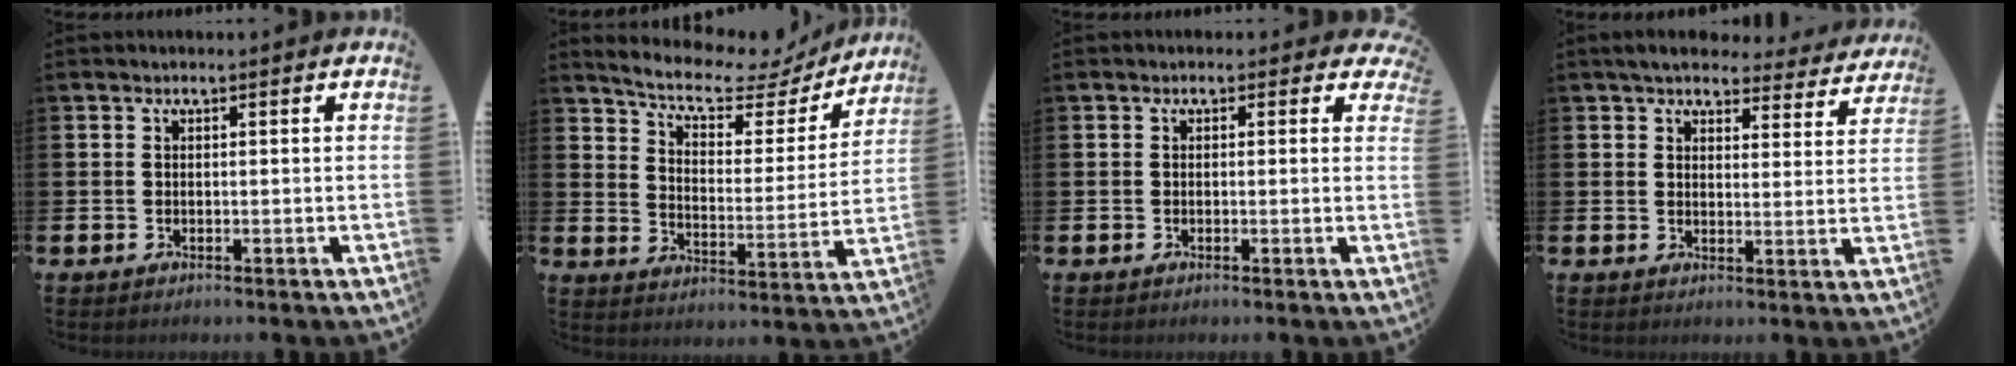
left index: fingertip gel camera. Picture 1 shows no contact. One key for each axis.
{"total": 7.6, "fx": 6.7, "fy": 2.4, "fz": 2.5, "tx": -0.070, "ty": -0.055, "tz": 0.109}
{"total": 0.8, "fx": -0.2, "fy": 0.8, "fz": 0.3, "tx": -0.002, "ty": 0.007, "tz": -0.007}
{"total": 4.8, "fx": 4.3, "fy": 1.7, "fz": 1.1, "tx": -0.030, "ty": -0.024, "tz": 0.076}